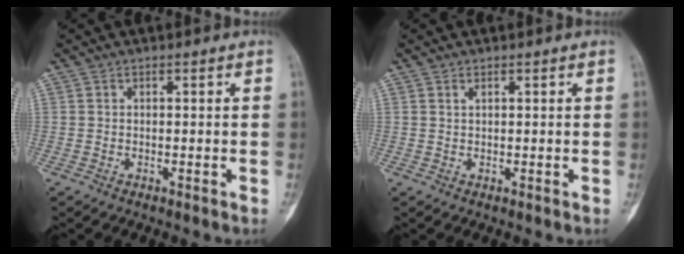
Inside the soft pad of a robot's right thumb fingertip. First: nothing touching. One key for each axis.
{"total": 0.6, "fx": 0.3, "fy": 0.2, "fz": 0.4, "tx": -0.010, "ty": 0.002, "tz": 0.007}